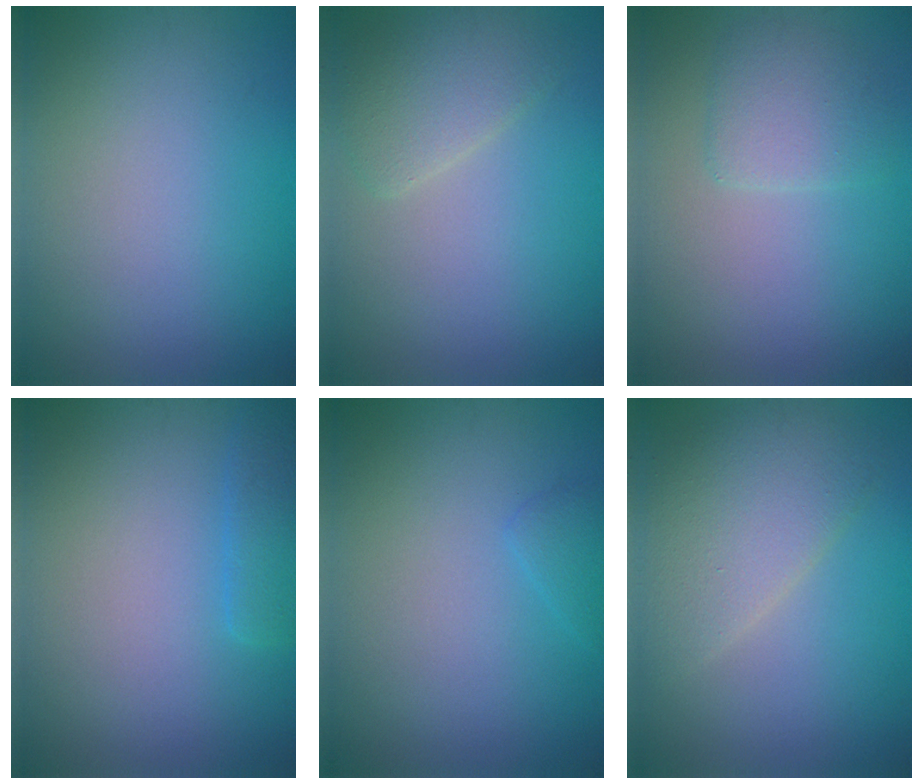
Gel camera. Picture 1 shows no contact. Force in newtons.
{"total": 2.9, "press": 2.8, "slide": 0.4}
{"total": 2.5, "press": 2.5, "slide": 0.2}
{"total": 2.0, "press": 1.9, "slide": 0.3}
{"total": 1.0, "press": 1.0, "slide": 0.1}
{"total": 4.9, "press": 4.9, "slide": 0.2}